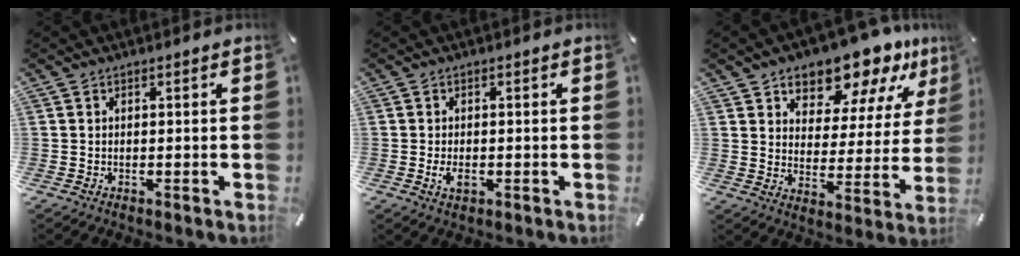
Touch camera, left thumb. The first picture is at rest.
{"total": 2.8, "force": [-0.6, 1.6, 2.2], "torque": [-0.055, -0.004, -0.014]}
{"total": 13.1, "force": [11.1, 5.7, 3.8], "torque": [-0.070, -0.095, 0.194]}